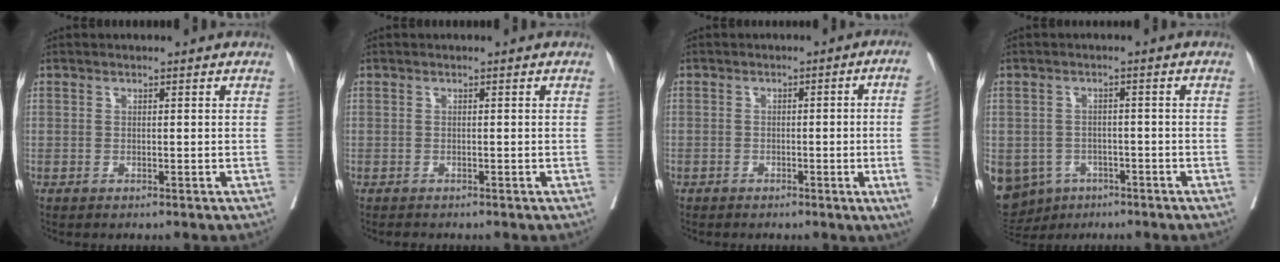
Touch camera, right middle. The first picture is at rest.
{"total": 0.7, "force": [-0.7, 0.3, 0.1], "torque": [-0.005, -0.002, -0.012]}
{"total": 8.0, "force": [-1.4, -1.9, 7.6], "torque": [-0.077, -0.010, -0.022]}
{"total": 12.6, "force": [-6.4, 10.1, 3.9], "torque": [-0.118, -0.001, -0.083]}